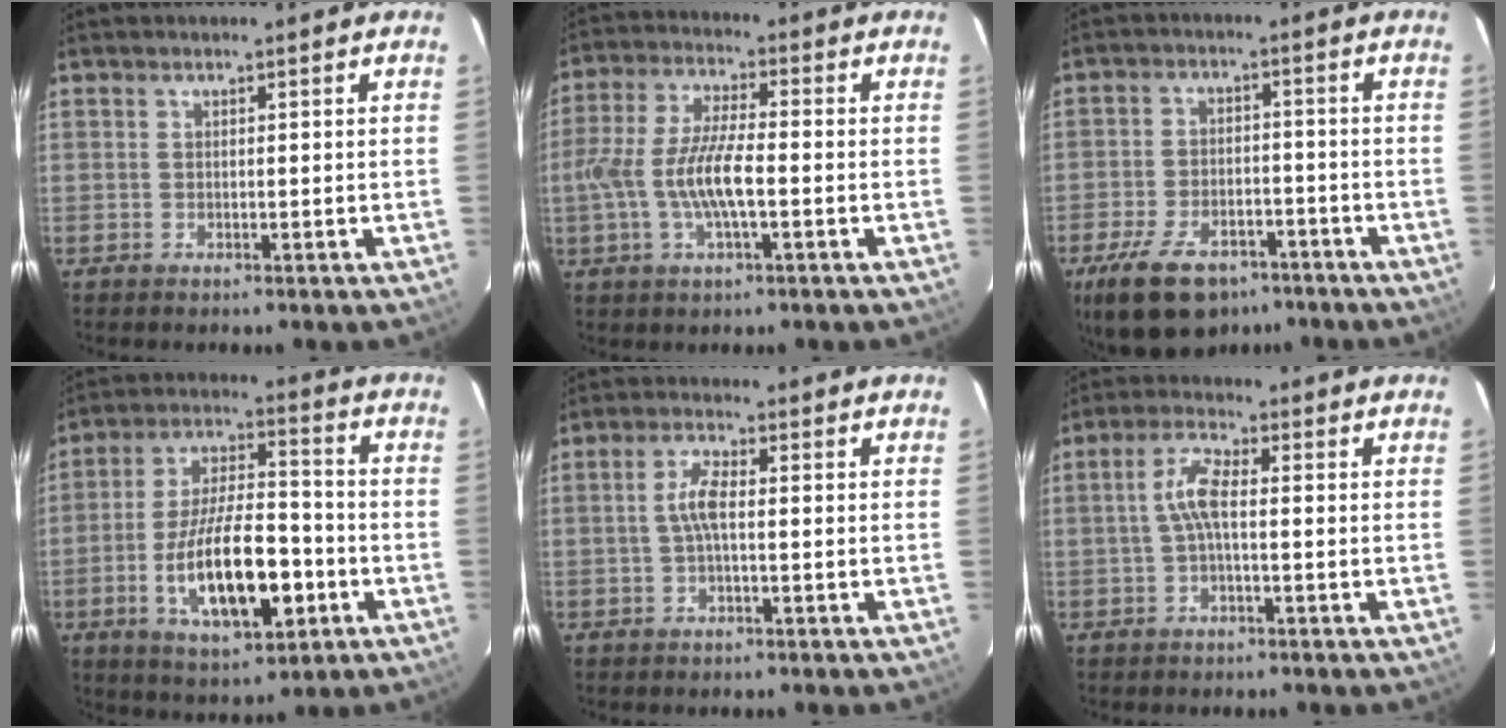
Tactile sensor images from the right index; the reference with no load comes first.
{"total": 10.7, "force": [-2.4, 2.8, 10.1], "torque": [-0.210, -0.001, -0.046]}
{"total": 15.2, "force": [-9.9, 8.1, 8.1], "torque": [-0.184, -0.007, -0.159]}
{"total": 17.1, "force": [-5.4, 6.4, 14.9], "torque": [-0.281, 0.000, -0.080]}
{"total": 3.8, "force": [-0.3, 0.9, 3.7], "torque": [-0.075, 0.008, -0.005]}
{"total": 4.7, "force": [-0.4, 1.2, 4.5], "torque": [-0.096, 0.013, -0.008]}